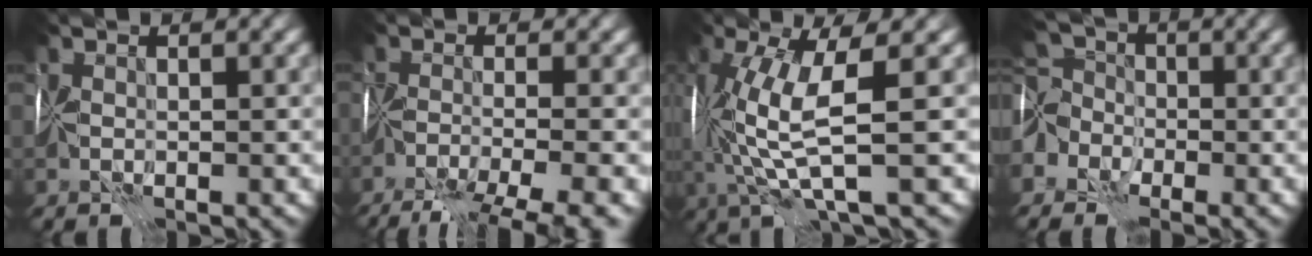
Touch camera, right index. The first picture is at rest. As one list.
[{"total": 8.4, "force": [-6.2, 1.7, 5.5], "torque": [-0.093, -0.022, -0.087]}, {"total": 7.1, "force": [0.9, 1.5, 6.9], "torque": [-0.156, 0.004, 0.021]}, {"total": 5.0, "force": [-2.4, 3.8, 2.0], "torque": [-0.032, 0.004, -0.057]}]